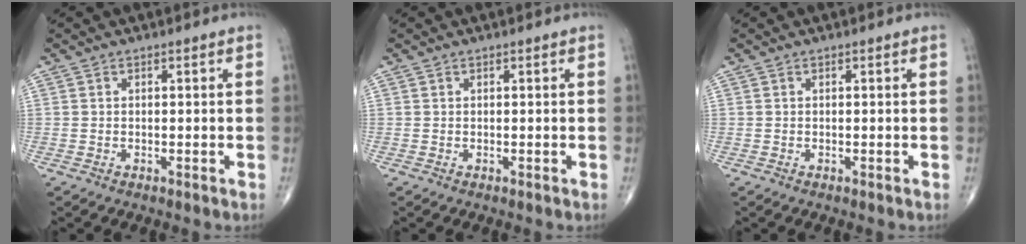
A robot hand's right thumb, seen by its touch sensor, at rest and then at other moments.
{"total": 0.0}
{"total": 0.0}